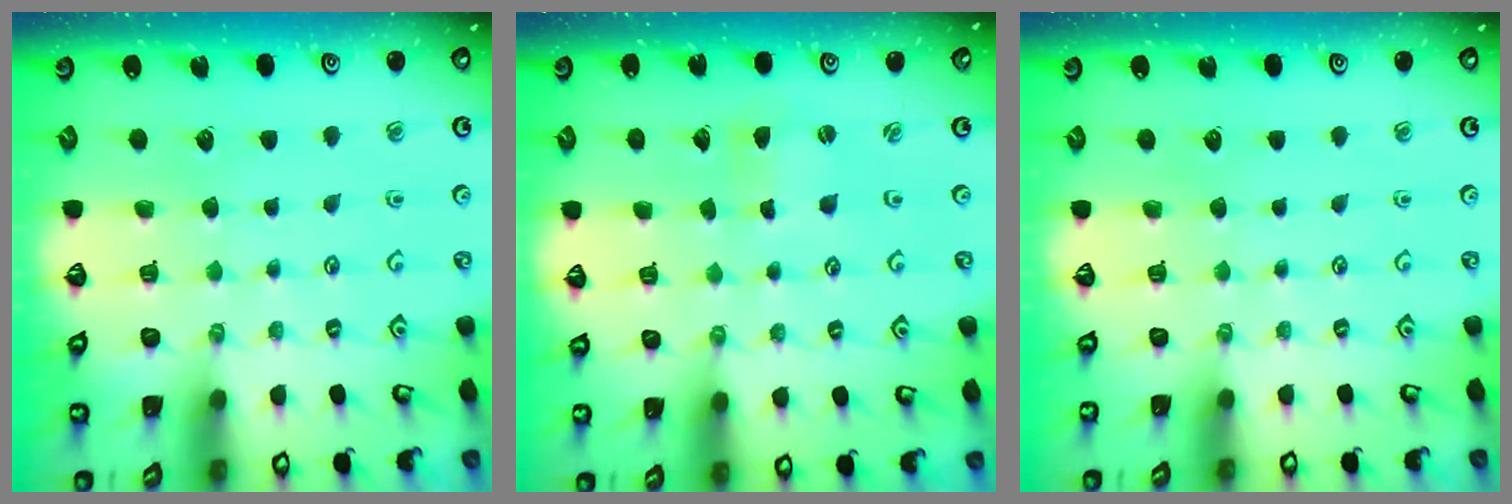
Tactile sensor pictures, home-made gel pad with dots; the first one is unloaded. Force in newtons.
{"total": 0.6, "press": 0.6, "slide": 0.1}
{"total": 0.0}